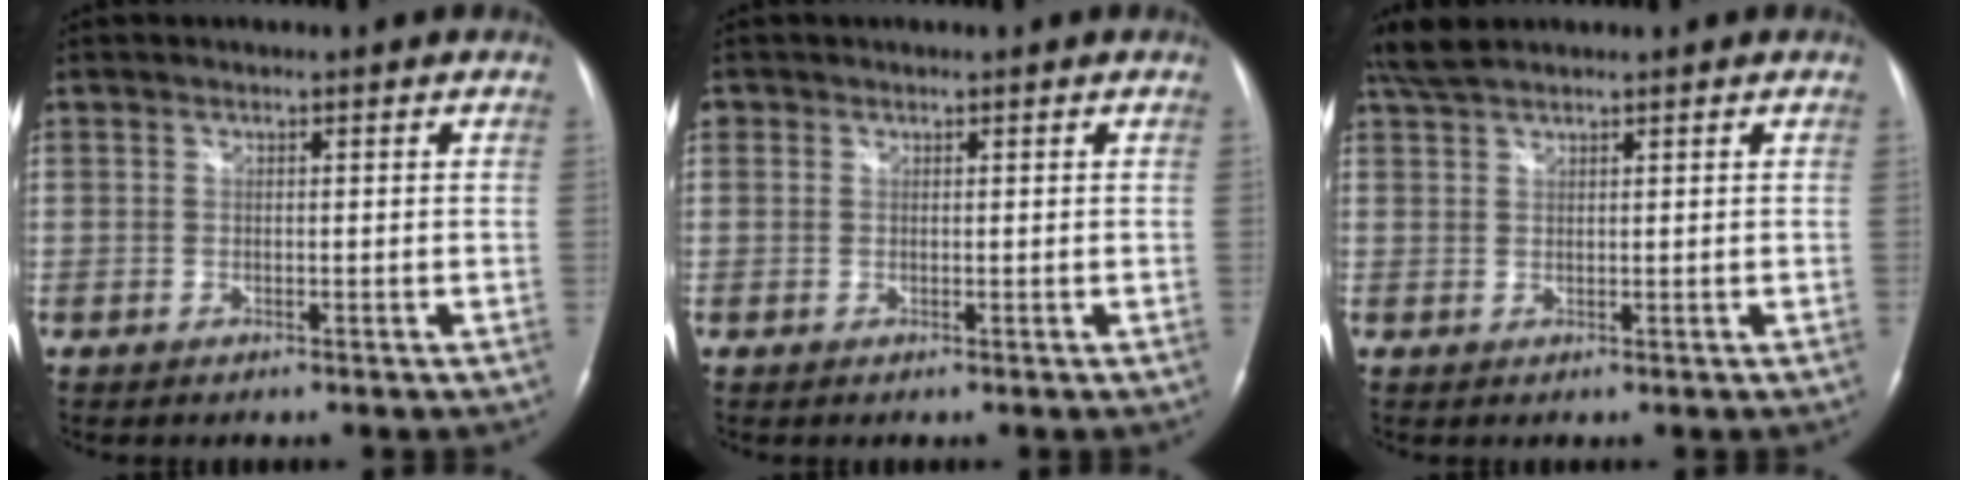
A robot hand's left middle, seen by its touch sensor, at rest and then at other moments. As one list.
[{"total": 0.7, "force": [0.3, 0.6, 0.1], "torque": [0.005, 0.001, 0.002]}, {"total": 3.4, "force": [3.1, 0.6, 1.5], "torque": [-0.038, 0.018, 0.064]}]